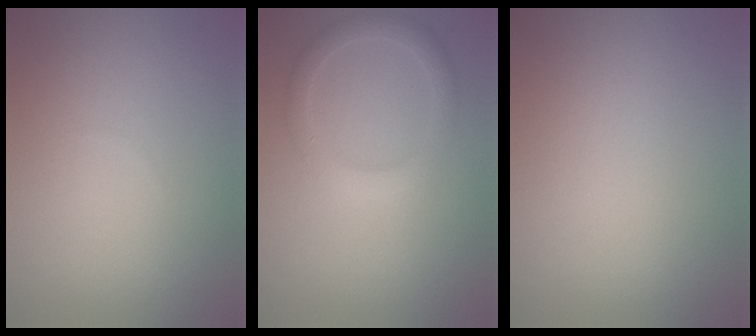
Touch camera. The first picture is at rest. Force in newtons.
{"total": 2.5, "press": 2.5, "slide": 0.1}
{"total": 0.0}